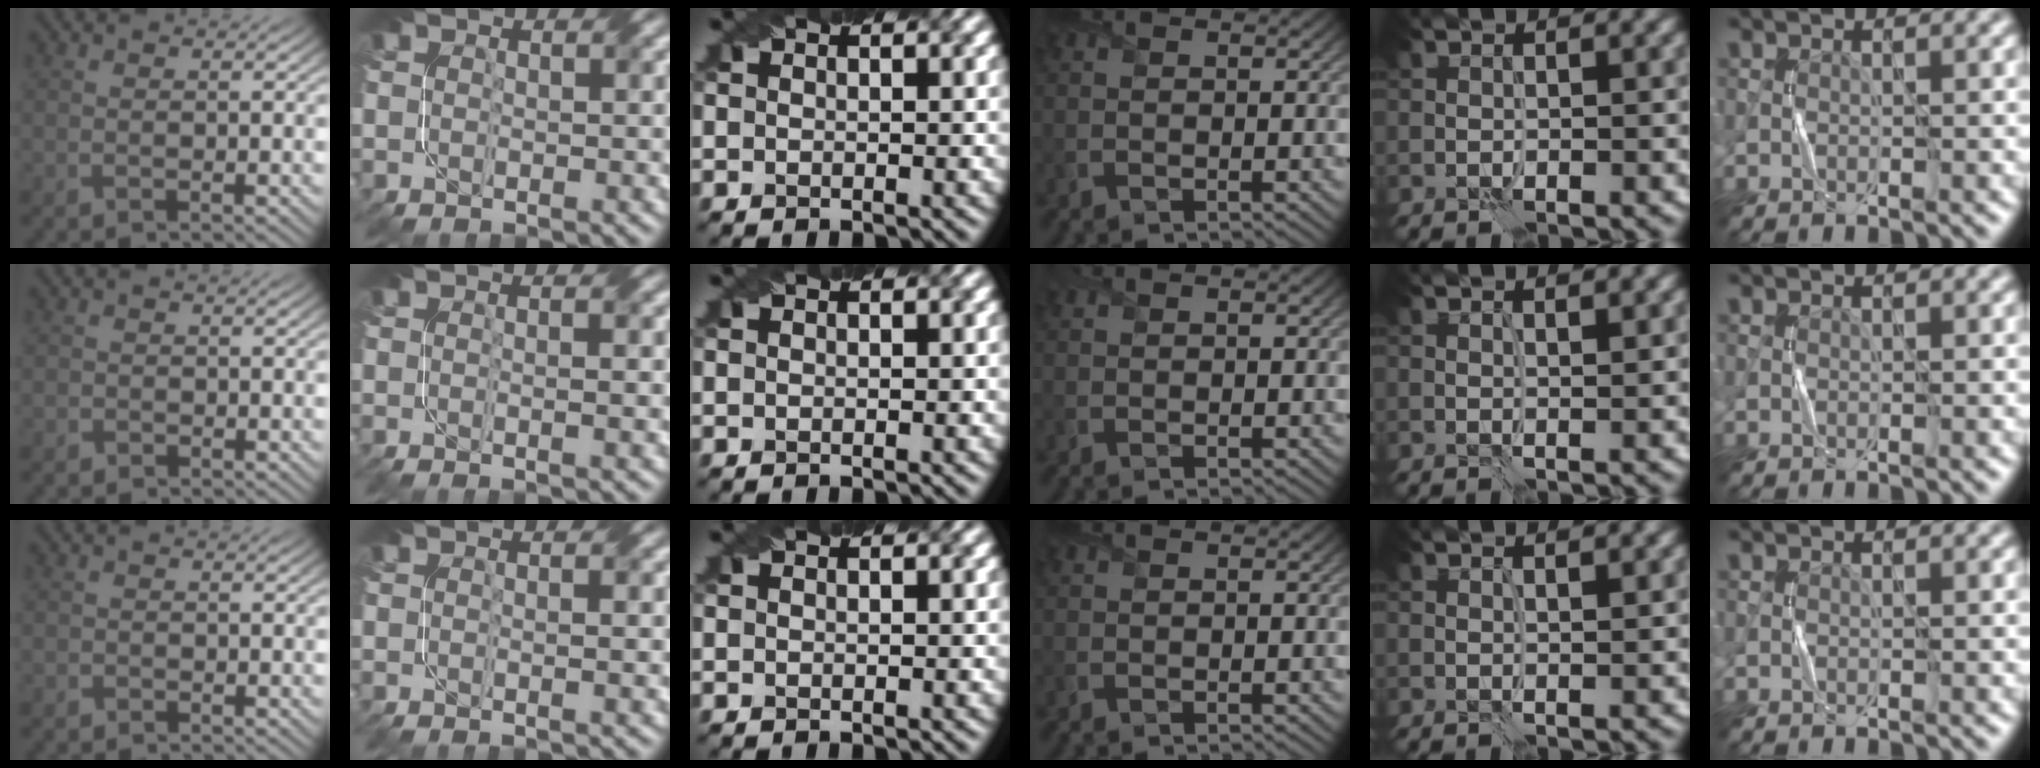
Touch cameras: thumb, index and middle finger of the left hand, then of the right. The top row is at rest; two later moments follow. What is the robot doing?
{"motion": "fold", "object": "napkin"}